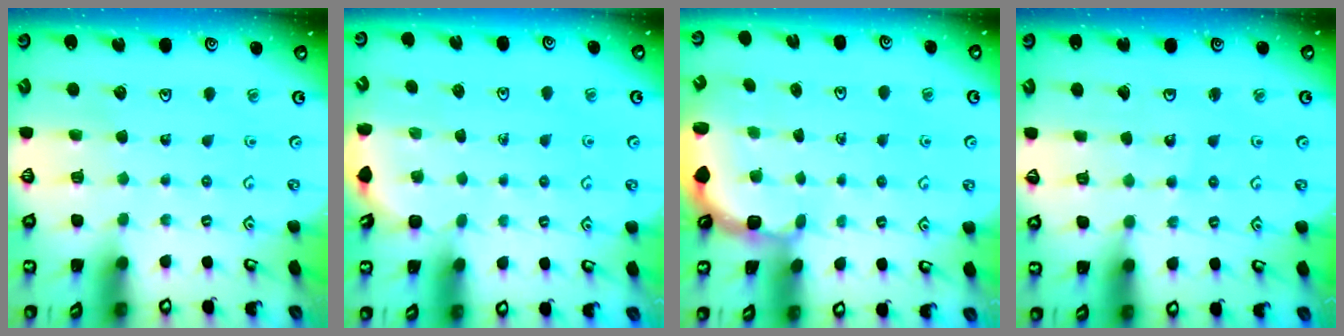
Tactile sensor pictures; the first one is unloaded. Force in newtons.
{"total": 2.2, "press": 1.2, "slide": 1.9}
{"total": 2.4, "press": 1.8, "slide": 1.6}
{"total": 4.1, "press": 4.0, "slide": 0.5}